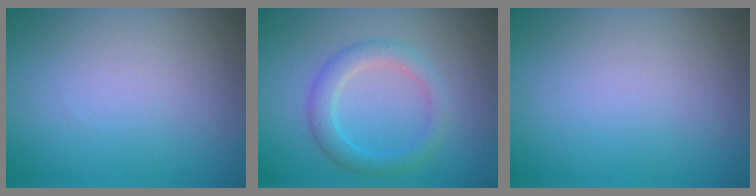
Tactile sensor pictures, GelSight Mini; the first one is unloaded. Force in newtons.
{"total": 3.1, "press": 3.1, "slide": 0.0}
{"total": 0.0}